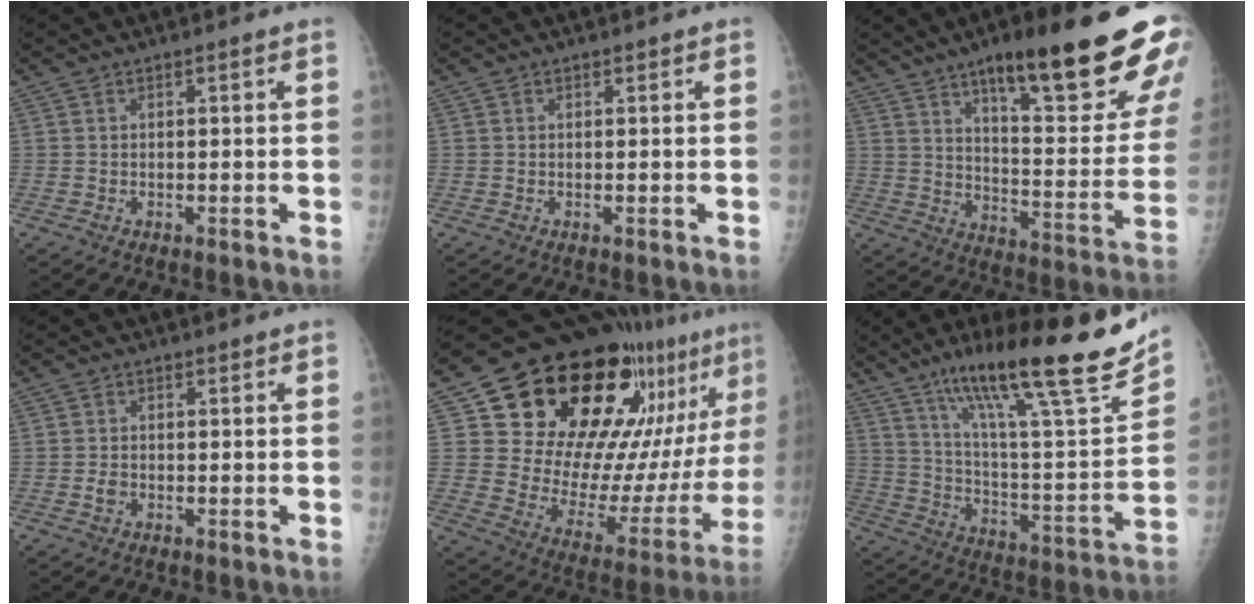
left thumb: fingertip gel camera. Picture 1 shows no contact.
{"total": 0.0}
{"total": 25.9, "force": [16.3, 5.6, 19.4], "torque": [-0.238, -0.074, 0.239]}
{"total": 1.5, "force": [-0.3, 1.2, 0.9], "torque": [-0.009, 0.002, -0.006]}
{"total": 30.7, "force": [17.0, 13.7, 21.6], "torque": [-0.291, -0.041, 0.268]}
{"total": 27.4, "force": [17.7, 4.7, 20.3], "torque": [-0.299, -0.053, 0.292]}